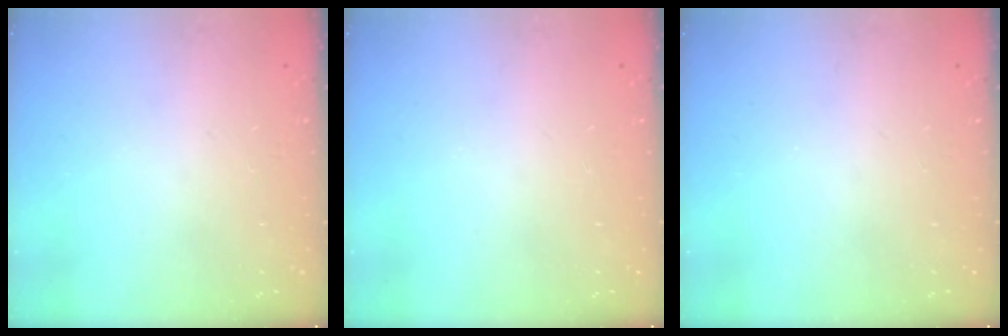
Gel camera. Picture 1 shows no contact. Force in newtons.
{"total": 0.0}
{"total": 0.0}